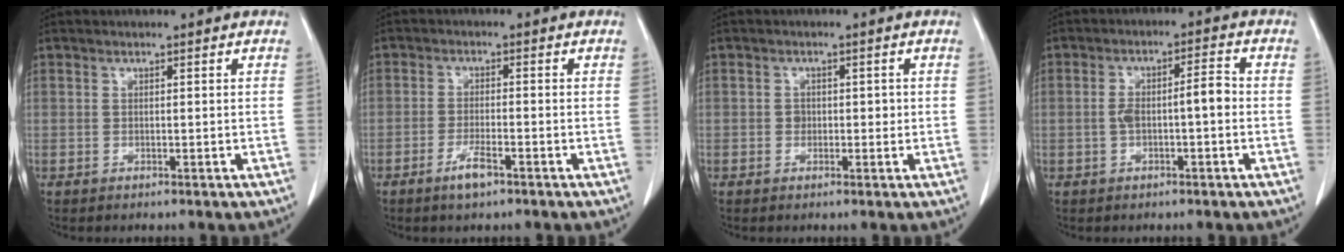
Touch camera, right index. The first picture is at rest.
{"total": 3.6, "force": [-2.3, 0.6, 2.7], "torque": [-0.054, -0.003, -0.042]}
{"total": 1.7, "force": [0.0, 1.5, 0.9], "torque": [-0.006, 0.007, 0.002]}
{"total": 5.3, "force": [-0.6, 1.4, 5.1], "torque": [-0.095, 0.024, -0.006]}